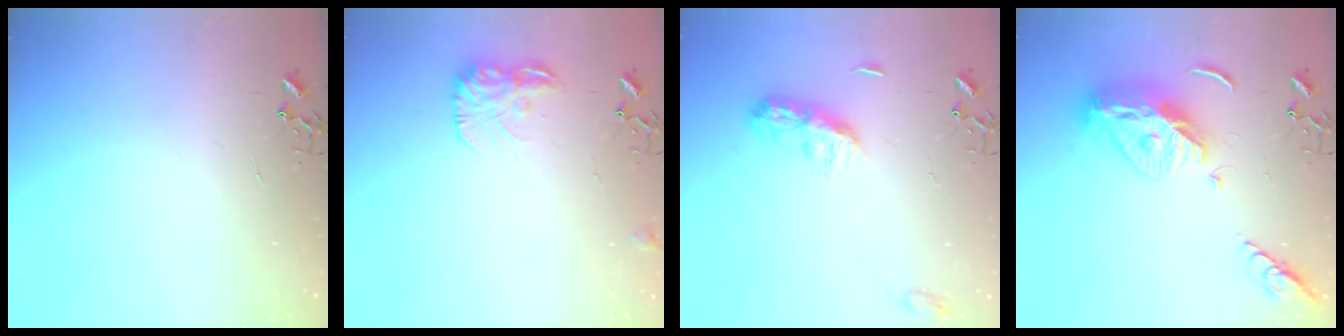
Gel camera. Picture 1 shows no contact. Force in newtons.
{"total": 11.7, "press": 11.7, "slide": 0.4}
{"total": 9.9, "press": 9.9, "slide": 0.2}
{"total": 15.9, "press": 15.8, "slide": 1.5}